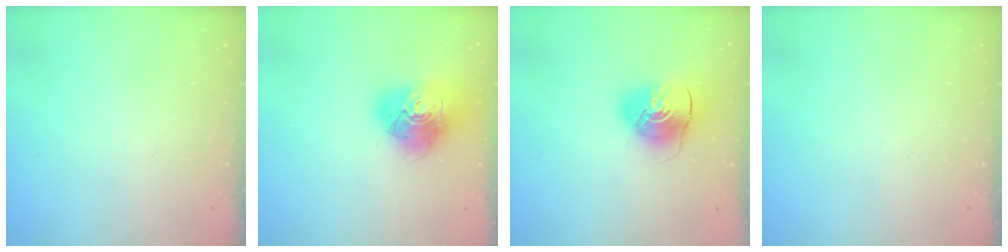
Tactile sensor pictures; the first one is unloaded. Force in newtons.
{"total": 17.1, "press": 17.0, "slide": 2.2}
{"total": 9.4, "press": 9.3, "slide": 1.3}
{"total": 0.0}